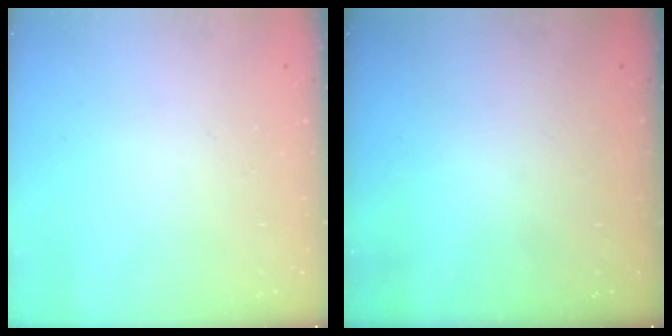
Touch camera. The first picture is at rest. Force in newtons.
{"total": 0.0}